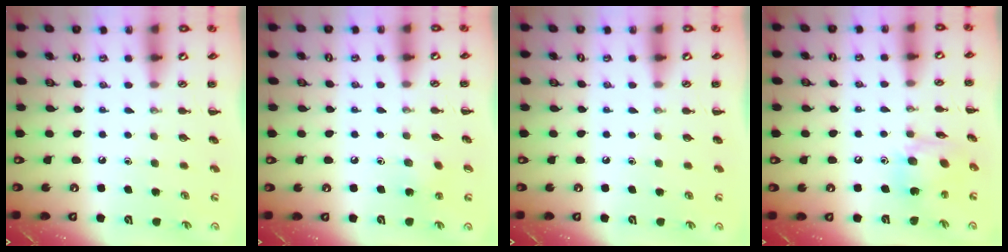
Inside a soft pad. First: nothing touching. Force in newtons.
{"total": 6.5, "press": 6.3, "slide": 1.7}
{"total": 0.0}
{"total": 10.4, "press": 10.3, "slide": 0.9}